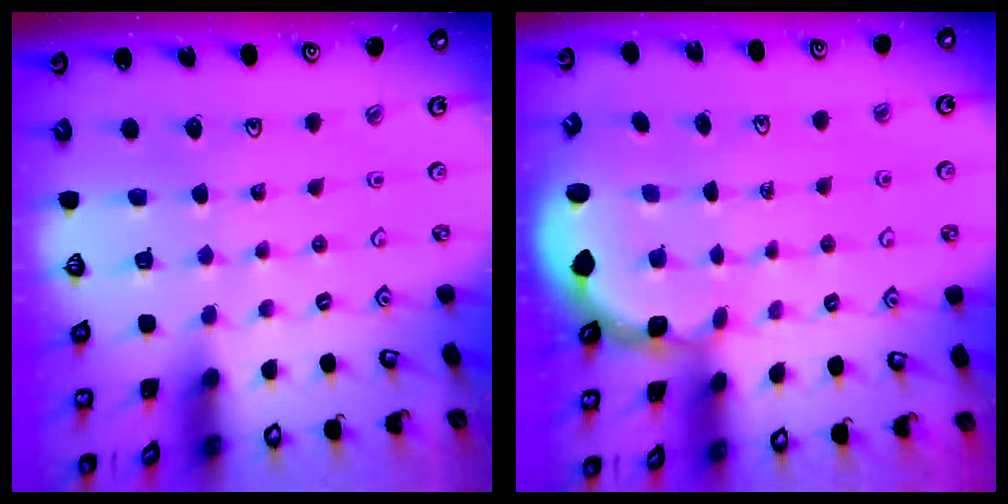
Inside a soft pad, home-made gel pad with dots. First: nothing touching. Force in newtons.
{"total": 2.7, "press": 2.0, "slide": 1.7}